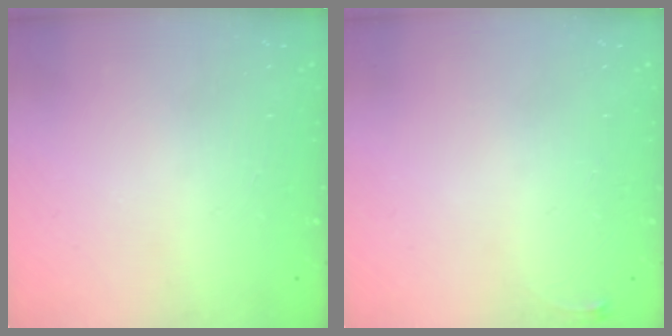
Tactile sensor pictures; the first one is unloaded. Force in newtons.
{"total": 2.6, "press": 2.6, "slide": 0.6}